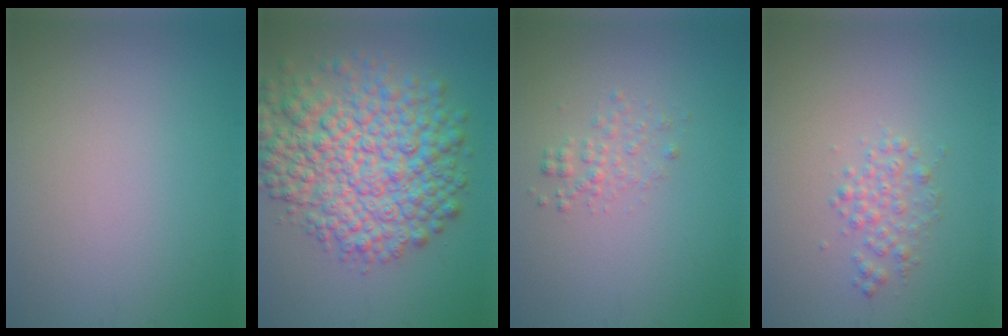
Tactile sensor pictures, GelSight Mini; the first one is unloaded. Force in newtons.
{"total": 10.8, "press": 10.8, "slide": 0.2}
{"total": 1.4, "press": 1.4, "slide": 0.1}
{"total": 1.9, "press": 1.9, "slide": 0.0}